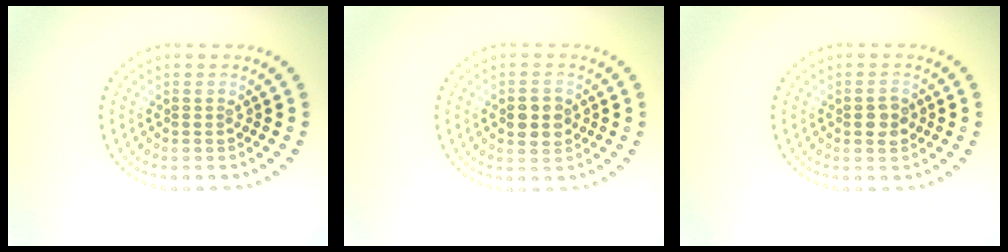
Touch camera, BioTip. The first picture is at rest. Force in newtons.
{"total": 2.8, "press": 2.8, "slide": 0.1}
{"total": 1.8, "press": 1.8, "slide": 0.3}